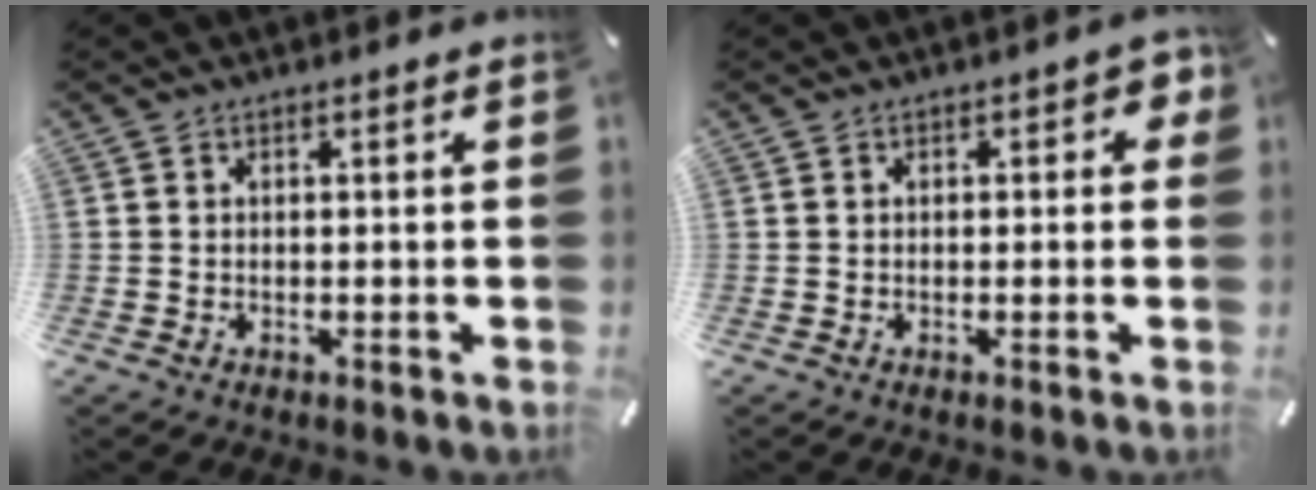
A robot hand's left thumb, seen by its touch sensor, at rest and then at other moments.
{"total": 3.1, "force": [0.3, 1.7, 2.6], "torque": [-0.035, 0.004, 0.000]}